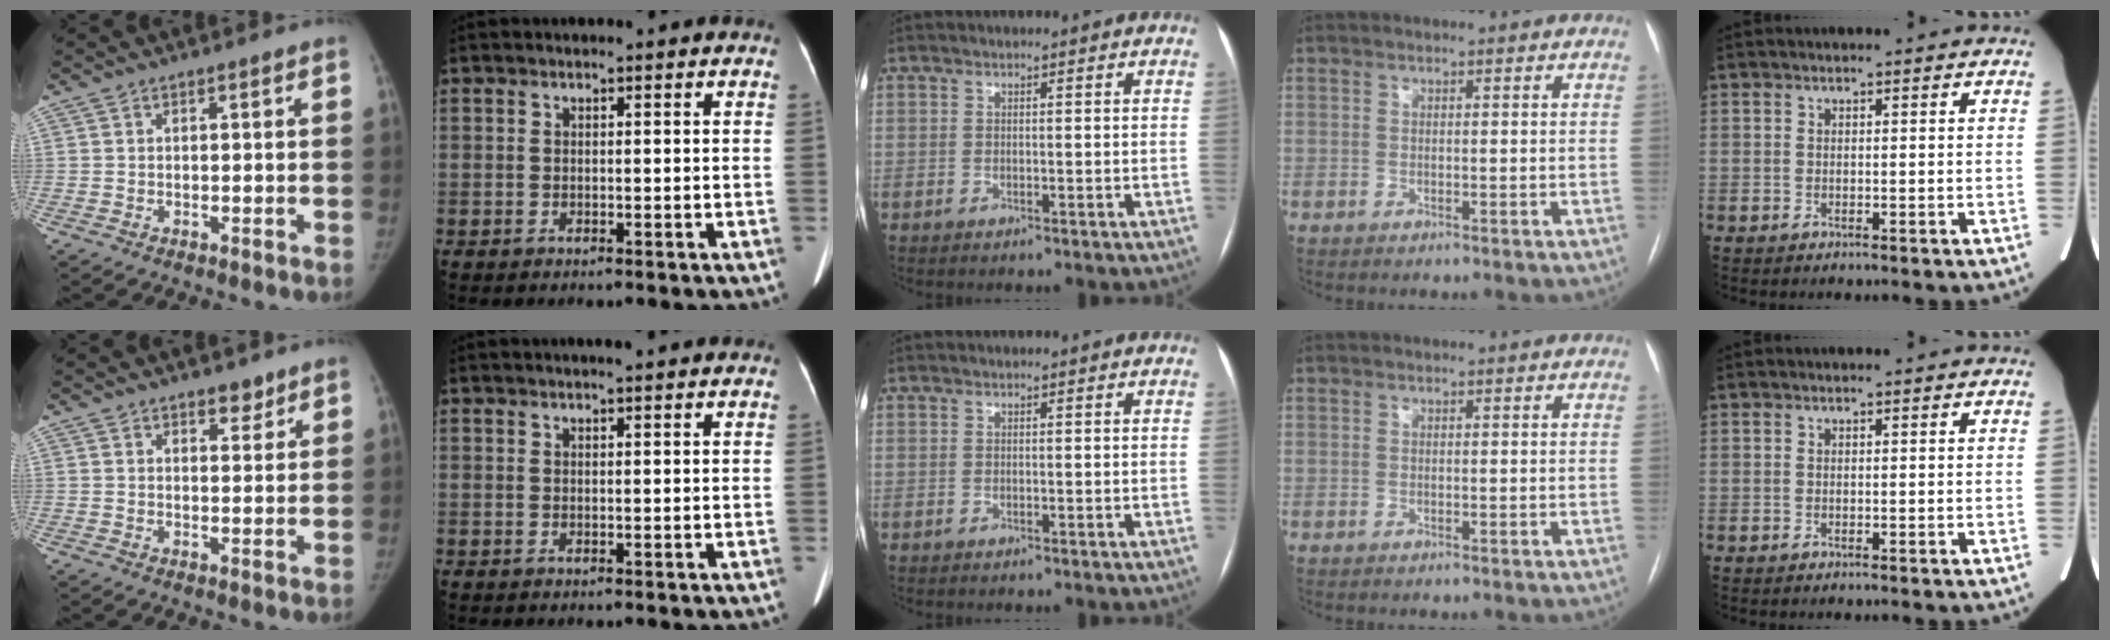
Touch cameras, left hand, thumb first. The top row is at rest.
{"thumb": {"total": 3.1, "force": [2.3, 1.5, 1.3], "torque": [-0.001, -0.015, 0.034]}, "index": {"total": 1.9, "force": [1.5, 0.0, 1.1], "torque": [-0.009, 0.013, 0.012]}}